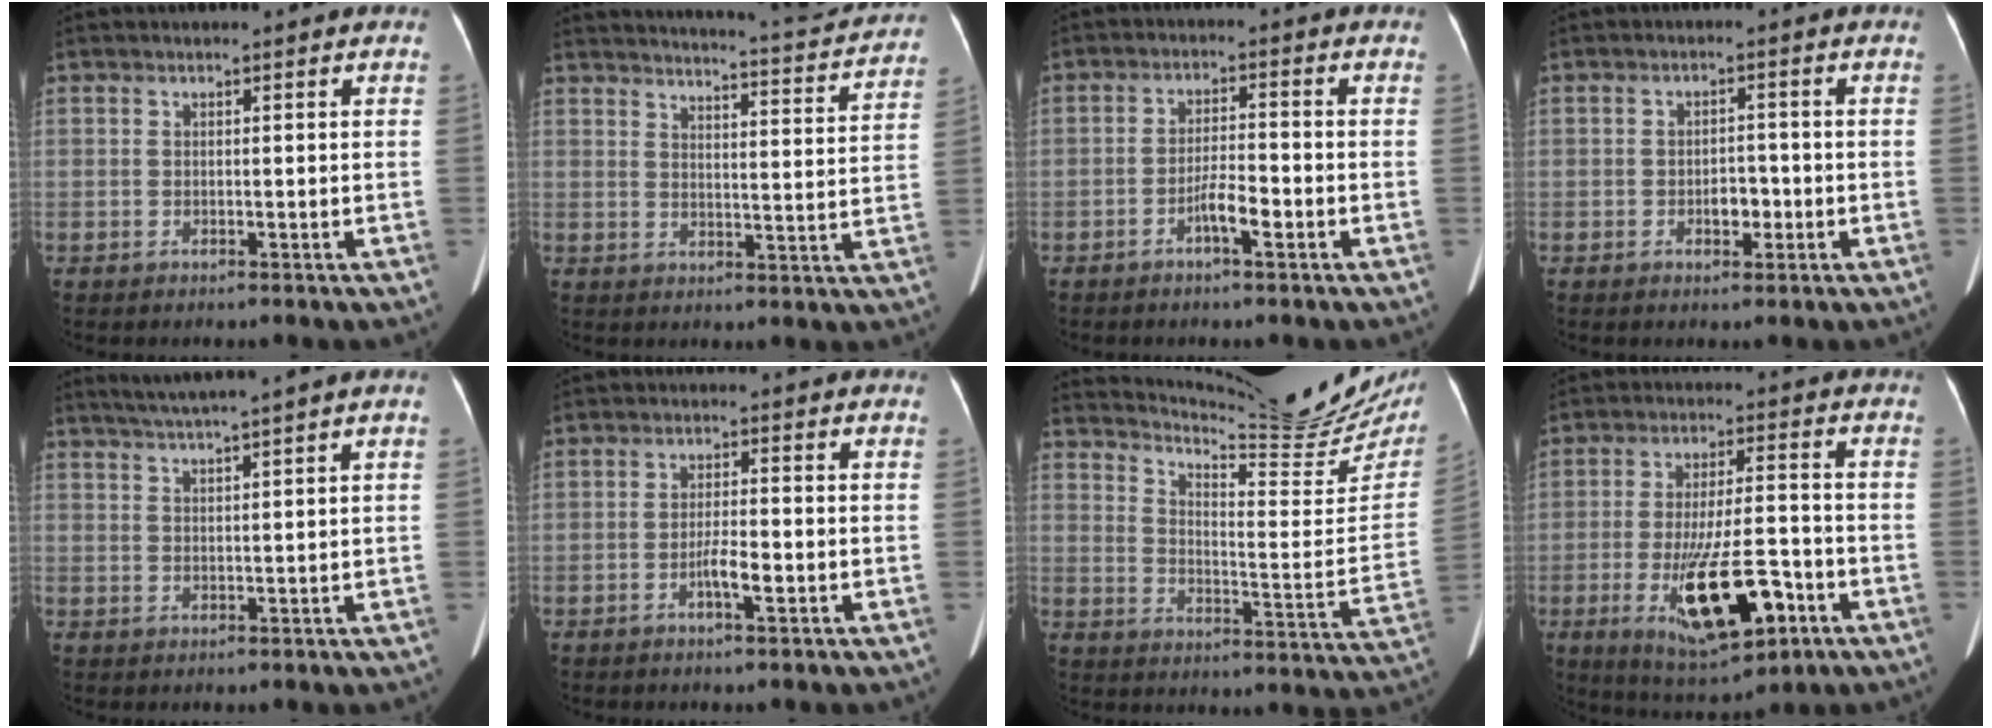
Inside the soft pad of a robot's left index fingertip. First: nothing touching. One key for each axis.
{"total": 18.7, "fx": 18.0, "fy": 1.2, "fz": 5.0, "tx": -0.074, "ty": -0.044, "tz": 0.212}
{"total": 4.0, "fx": -2.1, "fy": 0.7, "fz": 3.4, "tx": -0.062, "ty": 0.002, "tz": -0.039}
{"total": 3.0, "fx": -1.1, "fy": 1.7, "fz": 2.2, "tx": -0.033, "ty": 0.005, "tz": -0.013}
{"total": 5.6, "fx": 4.6, "fy": -1.6, "fz": 2.9, "tx": -0.049, "ty": 0.014, "tz": 0.081}
{"total": 3.3, "fx": -1.3, "fy": 0.5, "fz": 3.0, "tx": -0.055, "ty": 0.001, "tz": -0.024}
{"total": 21.7, "fx": 20.2, "fy": 1.4, "fz": 7.8, "tx": -0.123, "ty": -0.088, "tz": 0.257}
{"total": 14.3, "fx": -5.5, "fy": 3.9, "fz": 12.6, "tx": -0.224, "ty": -0.015, "tz": -0.080}